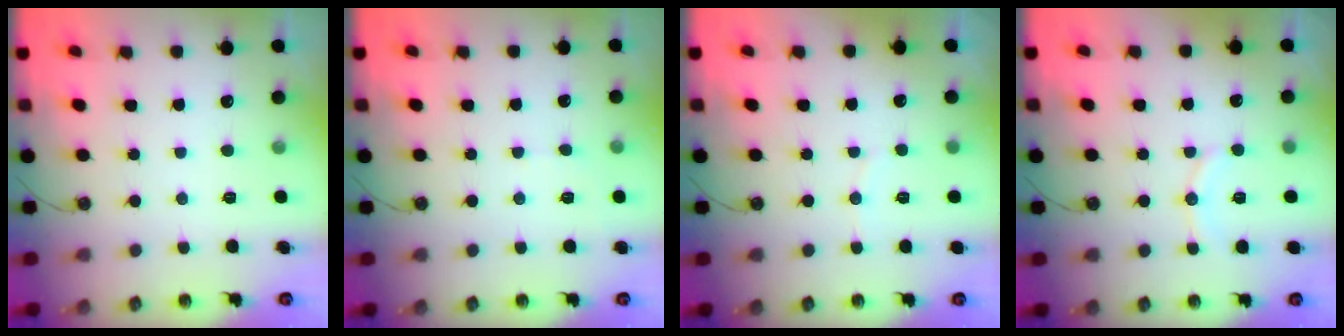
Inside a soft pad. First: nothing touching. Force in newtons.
{"total": 3.6, "press": 3.6, "slide": 0.5}
{"total": 3.1, "press": 3.0, "slide": 0.9}
{"total": 7.2, "press": 6.9, "slide": 2.0}